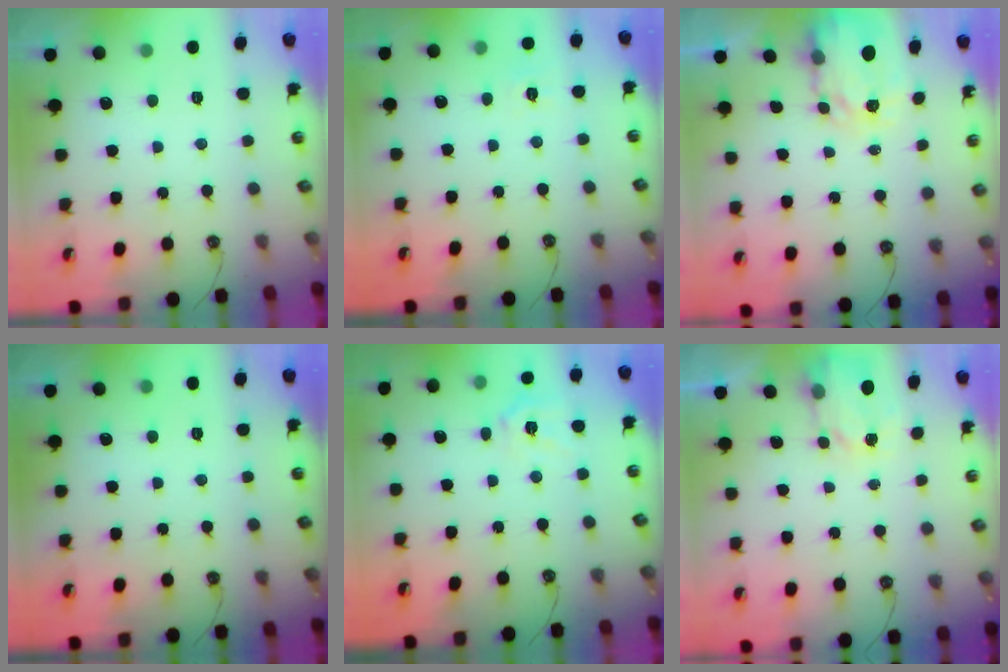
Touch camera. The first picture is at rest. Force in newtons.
{"total": 4.6, "press": 4.5, "slide": 0.6}
{"total": 3.9, "press": 3.9, "slide": 0.3}
{"total": 0.0}
{"total": 9.6, "press": 9.6, "slide": 1.1}
{"total": 2.7, "press": 2.6, "slide": 0.4}